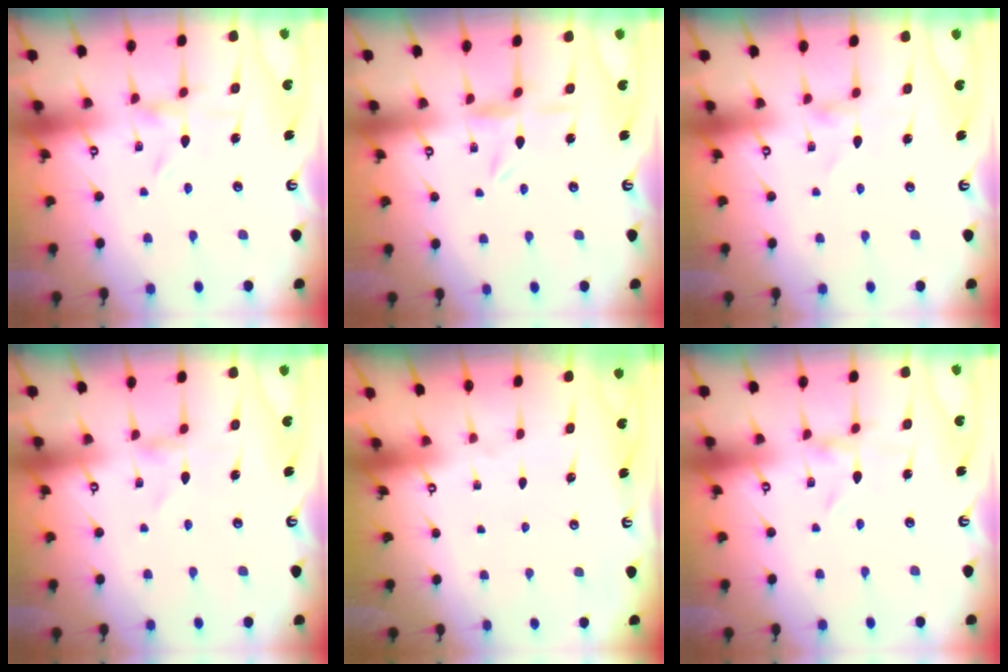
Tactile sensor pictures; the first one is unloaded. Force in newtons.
{"total": 3.4, "press": 3.3, "slide": 0.3}
{"total": 0.0}
{"total": 0.0}
{"total": 0.0}
{"total": 0.0}